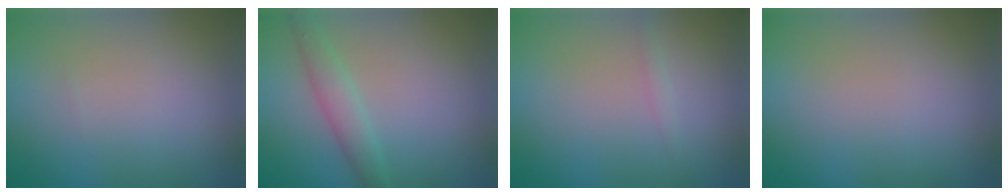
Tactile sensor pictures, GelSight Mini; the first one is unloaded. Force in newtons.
{"total": 2.3, "press": 2.3, "slide": 0.0}
{"total": 0.6, "press": 0.6, "slide": 0.0}
{"total": 0.0}